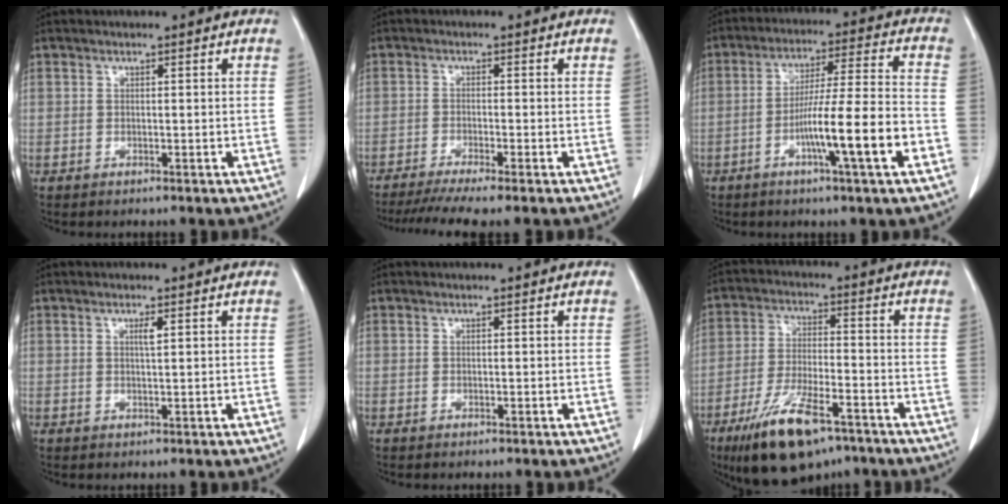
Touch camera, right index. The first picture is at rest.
{"total": 7.4, "force": [-6.0, -0.7, 4.2], "torque": [-0.059, -0.017, -0.095]}
{"total": 12.8, "force": [-4.7, -0.5, 11.9], "torque": [-0.201, 0.001, -0.077]}
{"total": 1.2, "force": [0.5, -0.1, 1.1], "torque": [-0.023, -0.001, 0.009]}
{"total": 0.0}
{"total": 13.6, "force": [-8.9, 3.9, 9.5], "torque": [-0.182, -0.018, -0.152]}